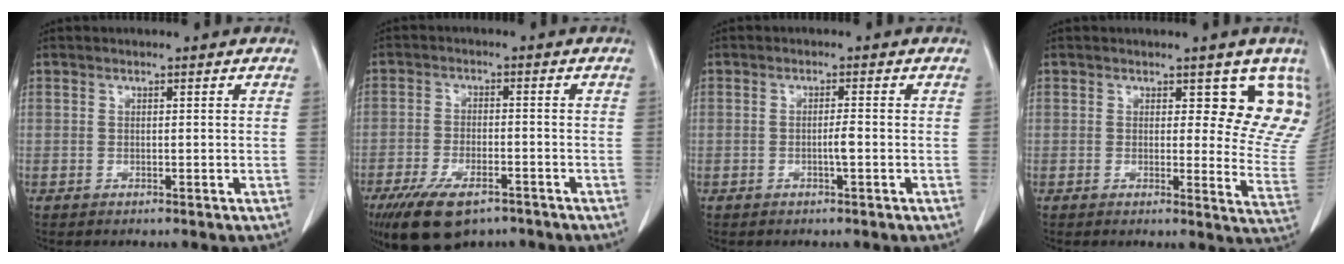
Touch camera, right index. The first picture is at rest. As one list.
[{"total": 10.4, "force": [-7.0, 4.2, 6.5], "torque": [-0.120, -0.013, -0.116]}, {"total": 1.6, "force": [-0.4, 0.0, 1.6], "torque": [-0.031, 0.000, -0.008]}, {"total": 9.0, "force": [6.3, 3.6, 5.3], "torque": [-0.037, -0.032, 0.056]}]